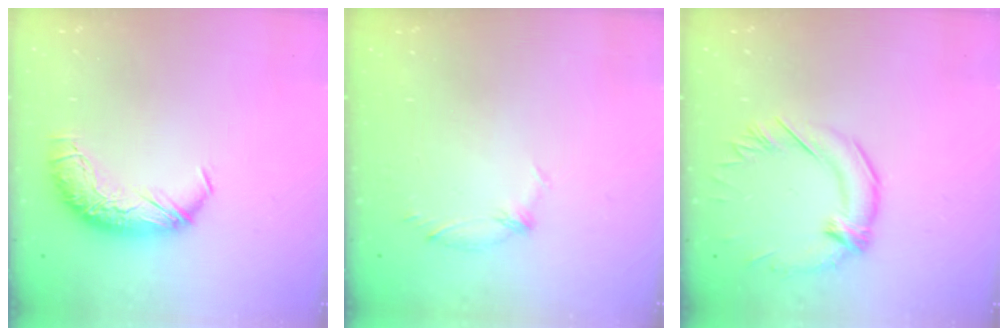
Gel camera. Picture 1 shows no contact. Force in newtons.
{"total": 5.4, "press": 5.2, "slide": 1.3}
{"total": 1.1, "press": 0.1, "slide": 1.1}